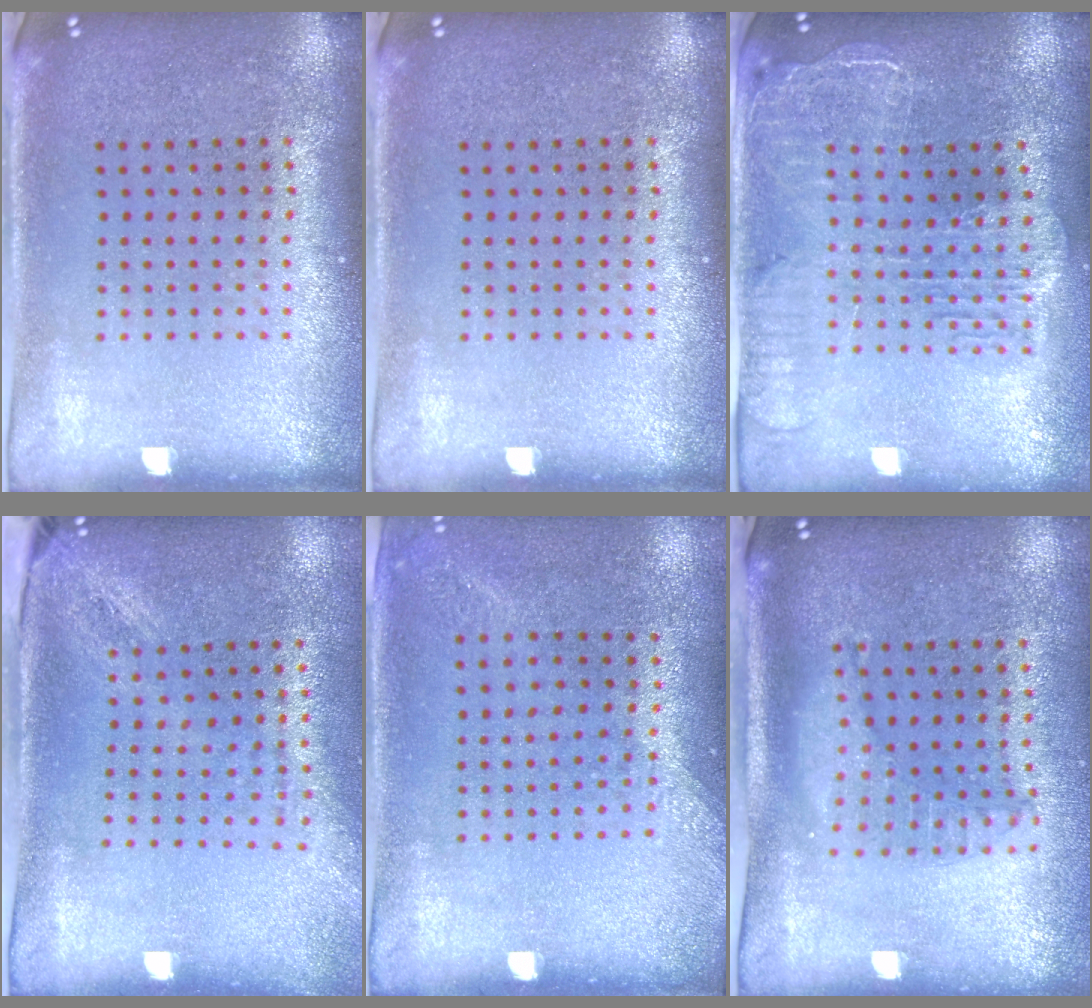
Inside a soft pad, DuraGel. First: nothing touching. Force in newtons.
{"total": 0.0}
{"total": 2.5, "press": 2.2, "slide": 1.2}
{"total": 2.0, "press": 1.6, "slide": 1.3}
{"total": 1.3, "press": 1.1, "slide": 0.8}
{"total": 1.2, "press": 1.2, "slide": 0.2}